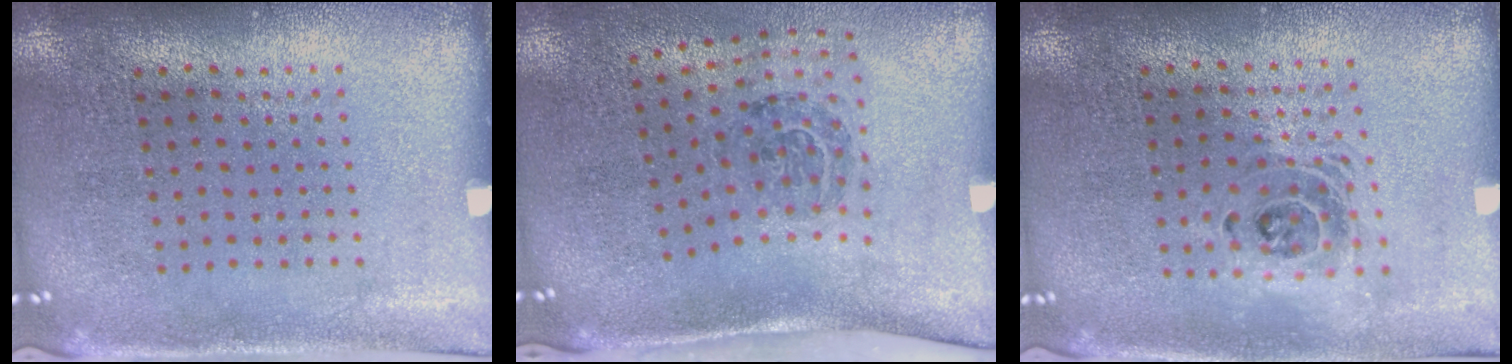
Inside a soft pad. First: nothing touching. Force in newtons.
{"total": 1.7, "press": 1.1, "slide": 1.3}
{"total": 1.6, "press": 1.3, "slide": 0.9}